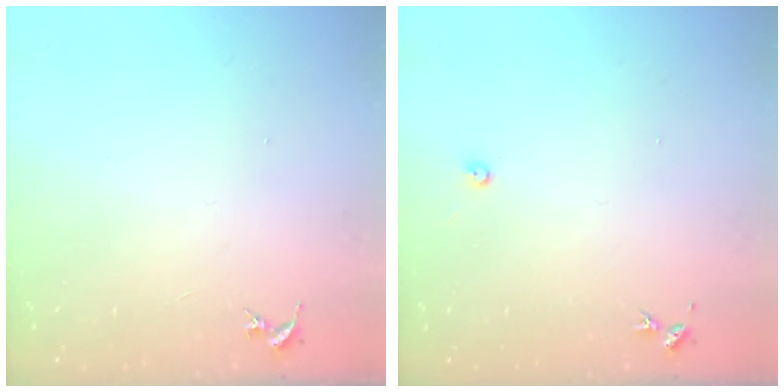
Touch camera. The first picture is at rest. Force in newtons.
{"total": 3.0, "press": 3.0, "slide": 0.4}